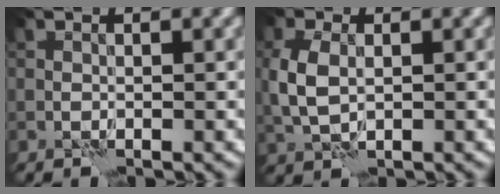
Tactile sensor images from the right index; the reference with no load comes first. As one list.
[{"total": 3.7, "force": [0.2, 2.5, 2.8], "torque": [-0.079, -0.001, 0.002]}]